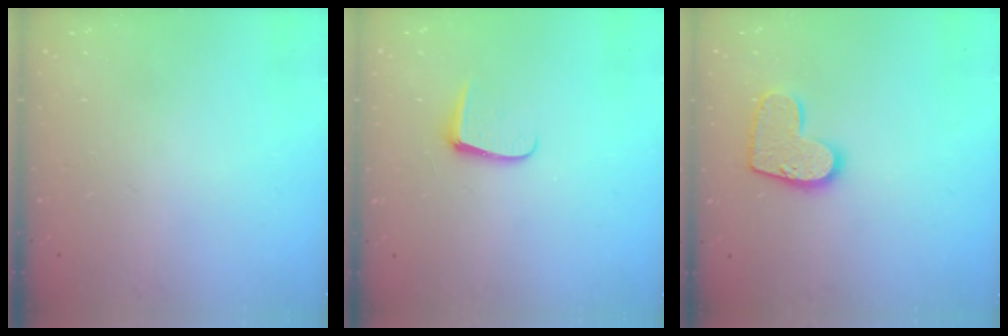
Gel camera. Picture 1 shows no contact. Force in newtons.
{"total": 6.0, "press": 6.0, "slide": 0.8}
{"total": 12.0, "press": 11.9, "slide": 0.7}